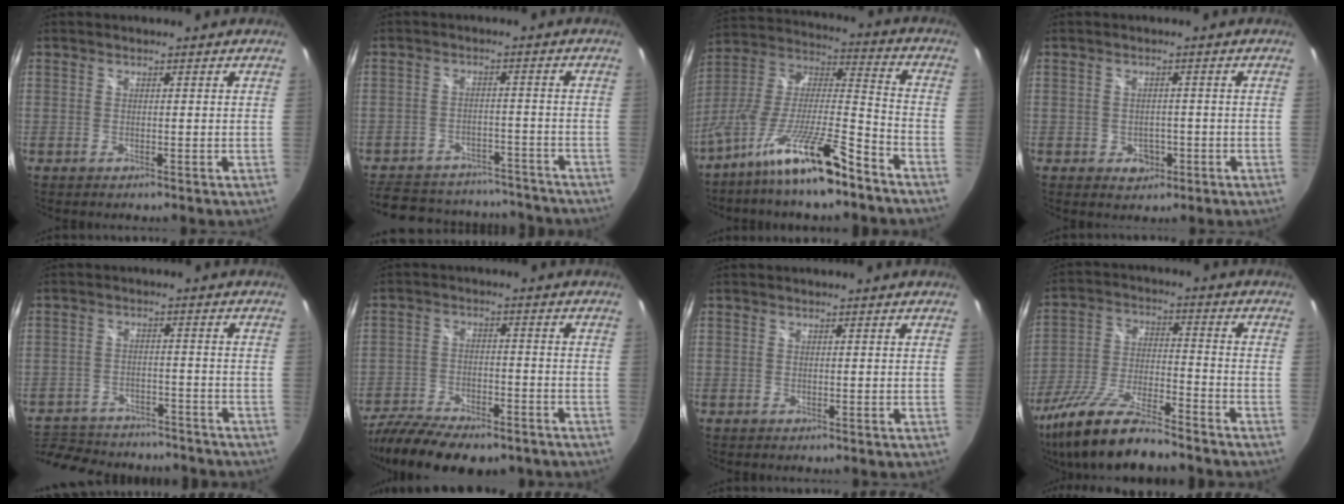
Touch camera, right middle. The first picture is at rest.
{"total": 22.8, "force": [-19.0, 9.6, 8.1], "torque": [-0.185, 0.028, -0.239]}
{"total": 18.3, "force": [-12.5, 2.5, 13.1], "torque": [-0.240, -0.023, -0.226]}
{"total": 3.4, "force": [-1.3, 2.8, 1.3], "torque": [-0.027, 0.000, -0.011]}
{"total": 22.7, "force": [-18.8, 9.3, 8.7], "torque": [-0.195, 0.007, -0.253]}
{"total": 17.7, "force": [-13.8, 6.4, 9.0], "torque": [-0.192, -0.035, -0.222]}
{"total": 0.0}
{"total": 16.8, "force": [-13.6, 2.8, 9.4], "torque": [-0.195, -0.031, -0.248]}